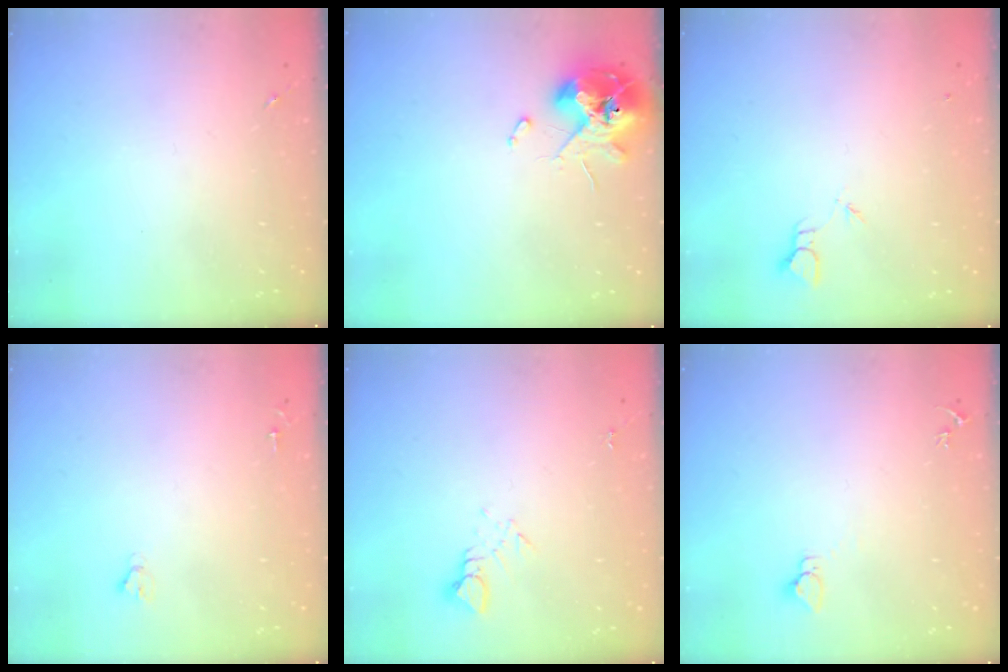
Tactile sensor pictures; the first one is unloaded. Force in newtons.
{"total": 13.0, "press": 12.8, "slide": 1.8}
{"total": 1.9, "press": 1.9, "slide": 0.1}
{"total": 1.8, "press": 1.8, "slide": 0.1}
{"total": 3.9, "press": 3.9, "slide": 0.3}
{"total": 2.8, "press": 2.8, "slide": 0.2}